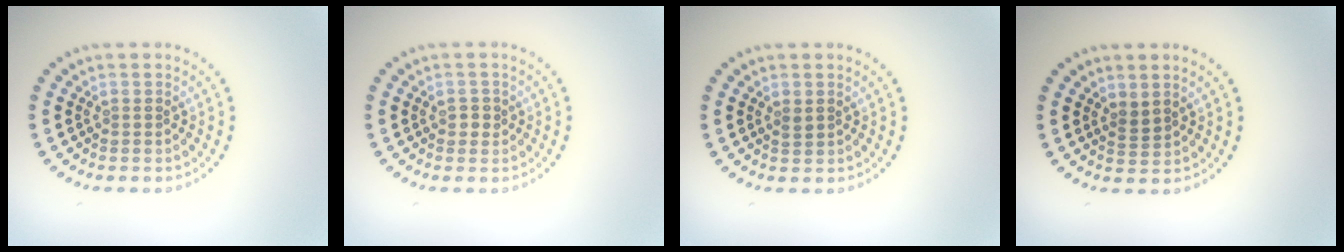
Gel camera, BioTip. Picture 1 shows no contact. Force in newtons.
{"total": 1.1, "press": 1.1, "slide": 0.4}
{"total": 0.9, "press": 0.8, "slide": 0.2}
{"total": 1.2, "press": 1.0, "slide": 0.7}